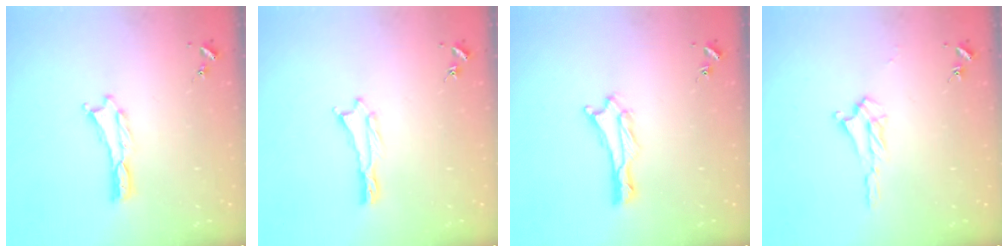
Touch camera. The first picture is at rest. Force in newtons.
{"total": 0.5, "press": 0.5, "slide": 0.2}
{"total": 1.9, "press": 1.9, "slide": 0.1}
{"total": 2.4, "press": 2.4, "slide": 0.4}